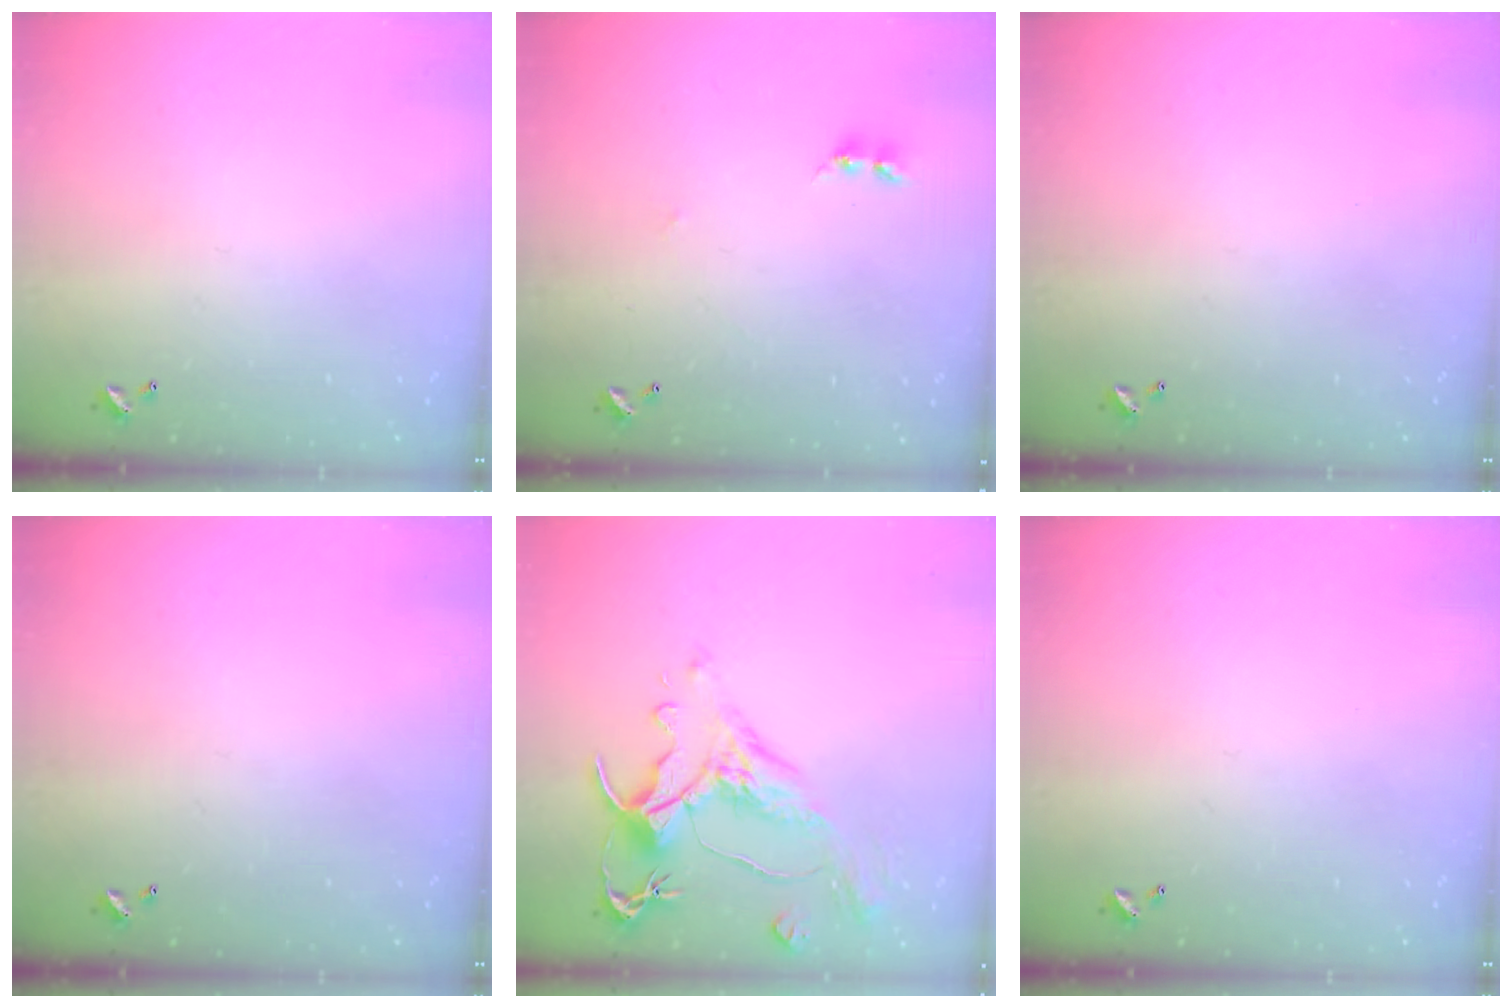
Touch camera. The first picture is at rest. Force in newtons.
{"total": 2.5, "press": 2.4, "slide": 0.4}
{"total": 0.0}
{"total": 0.0}
{"total": 1.6, "press": 0.4, "slide": 1.5}
{"total": 0.0}